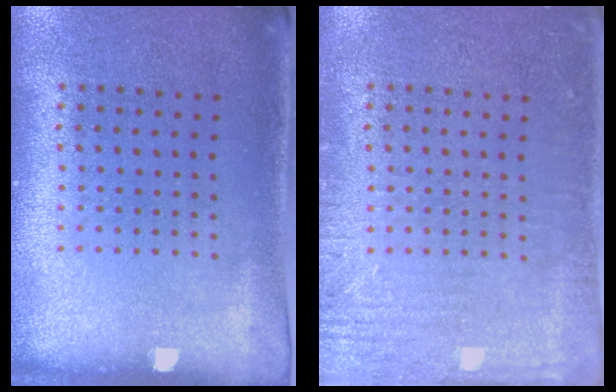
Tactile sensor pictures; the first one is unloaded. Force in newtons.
{"total": 3.0, "press": 3.0, "slide": 0.3}